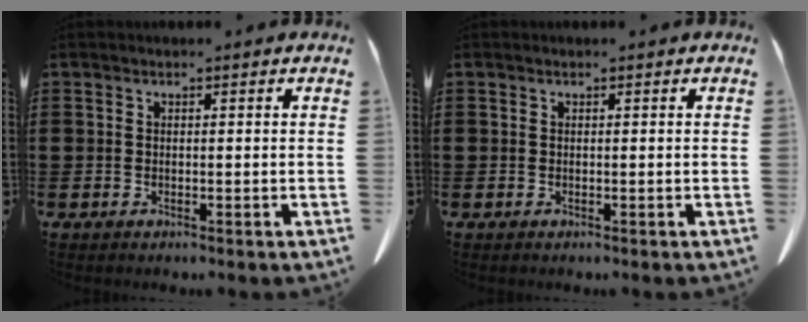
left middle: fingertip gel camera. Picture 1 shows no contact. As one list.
[{"total": 0.0}]